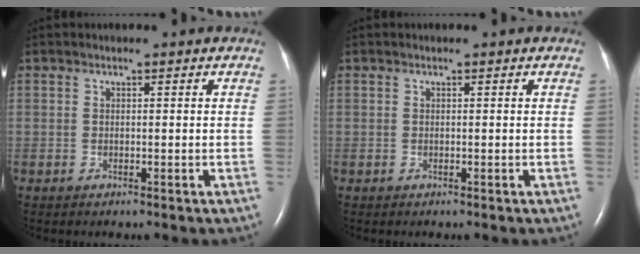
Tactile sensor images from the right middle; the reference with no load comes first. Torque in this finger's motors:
{"motor_torque": [0.00, 0.00, 0.00, -0.01]}